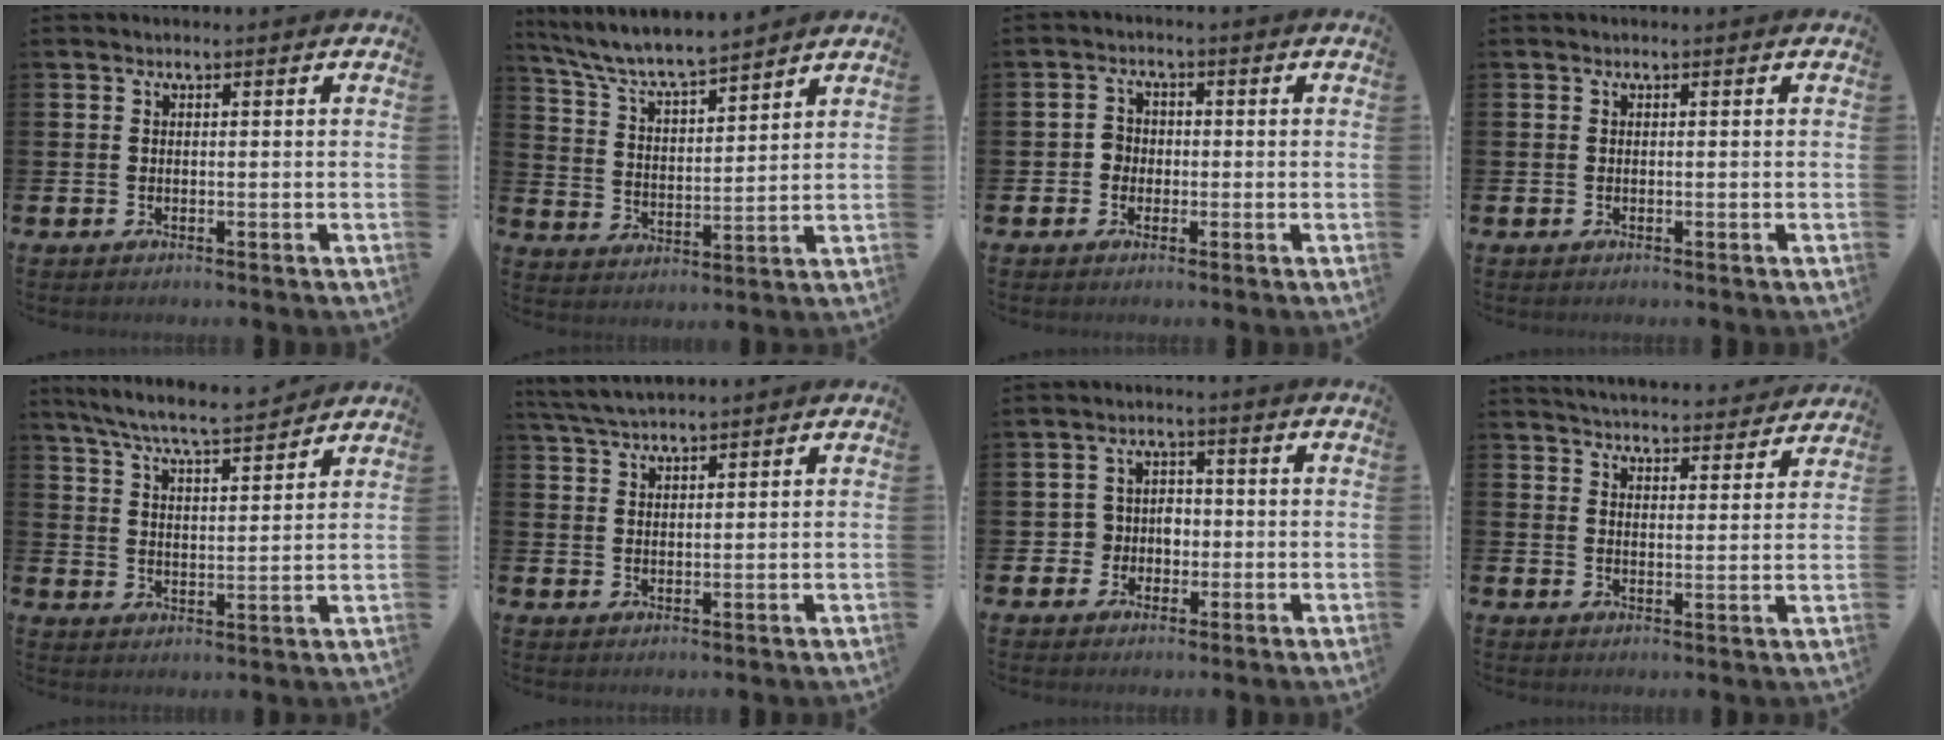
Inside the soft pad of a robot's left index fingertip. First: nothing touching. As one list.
[{"total": 7.2, "force": [6.9, 0.7, 2.1], "torque": [-0.068, -0.047, 0.119]}, {"total": 2.3, "force": [-0.8, 2.1, 0.4], "torque": [-0.008, 0.006, -0.022]}, {"total": 0.0}, {"total": 7.1, "force": [6.7, 0.1, 2.2], "torque": [-0.064, -0.043, 0.117]}, {"total": 3.9, "force": [3.7, 0.4, 1.2], "torque": [-0.033, -0.011, 0.069]}, {"total": 3.6, "force": [-1.3, 3.3, 0.5], "torque": [-0.017, 0.005, -0.033]}, {"total": 5.1, "force": [5.0, 0.5, 0.1], "torque": [-0.010, -0.041, 0.087]}]